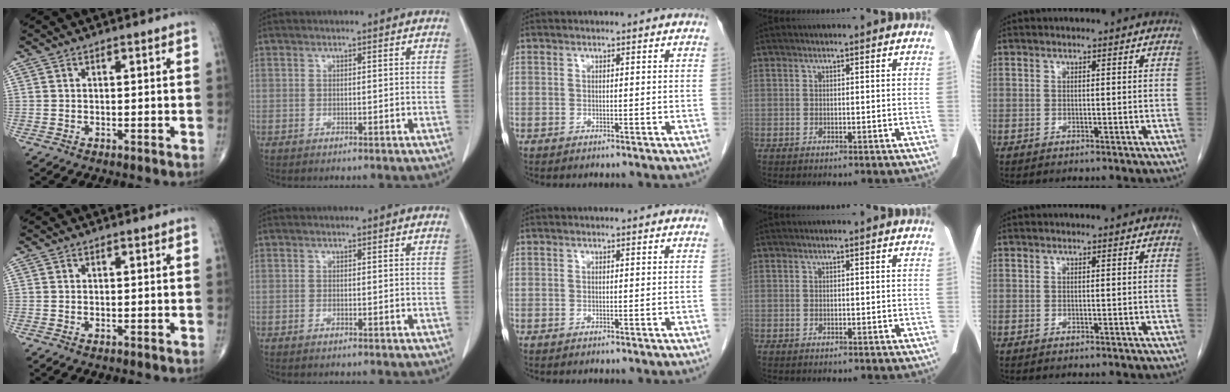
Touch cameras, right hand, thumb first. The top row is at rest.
{}